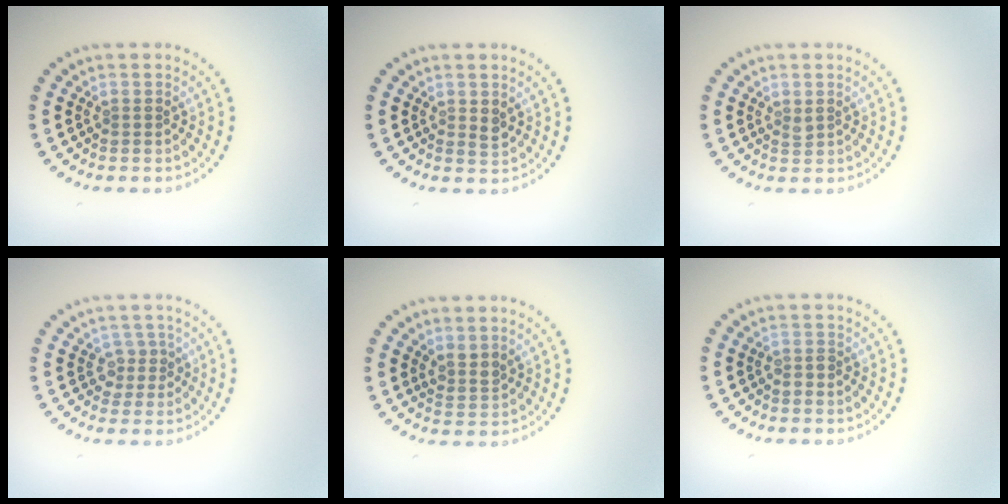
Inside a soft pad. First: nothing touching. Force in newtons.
{"total": 1.0, "press": 1.0, "slide": 0.4}
{"total": 0.6, "press": 0.5, "slide": 0.2}
{"total": 1.7, "press": 1.4, "slide": 1.1}
{"total": 1.6, "press": 1.3, "slide": 0.9}
{"total": 0.9, "press": 0.8, "slide": 0.4}